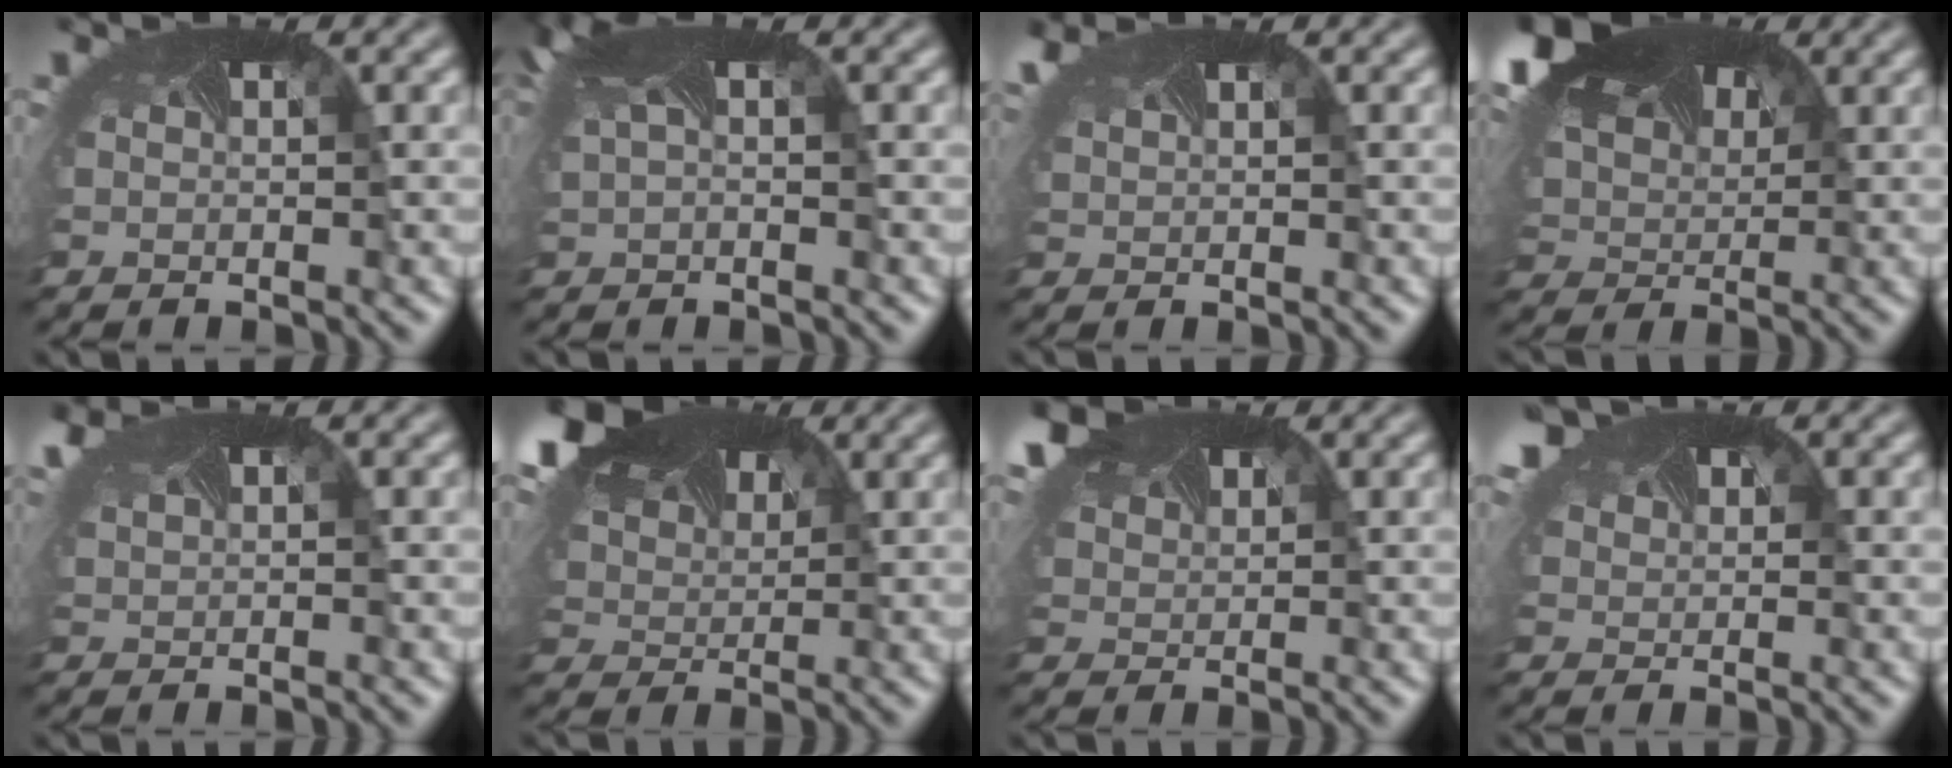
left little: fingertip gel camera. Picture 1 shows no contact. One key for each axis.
{"total": 6.3, "fx": 2.4, "fy": 3.2, "fz": 4.9, "tx": -0.137, "ty": 0.015, "tz": 0.053}
{"total": 3.3, "fx": 2.0, "fy": 1.3, "fz": 2.2, "tx": -0.077, "ty": 0.004, "tz": 0.046}
{"total": 13.2, "fx": 6.5, "fy": 8.0, "fz": 8.3, "tx": -0.216, "ty": 0.027, "tz": 0.125}
{"total": 3.7, "fx": 2.3, "fy": 1.6, "fz": 2.5, "tx": -0.085, "ty": 0.006, "tz": 0.052}
{"total": 11.9, "fx": 7.2, "fy": 6.9, "fz": 6.6, "tx": -0.177, "ty": 0.025, "tz": 0.131}
{"total": 4.5, "fx": 3.6, "fy": 2.2, "fz": 1.7, "tx": -0.076, "ty": 0.000, "tz": 0.072}
{"total": 2.9, "fx": 2.7, "fy": 1.2, "fz": 0.3, "tx": -0.040, "ty": -0.005, "tz": 0.054}